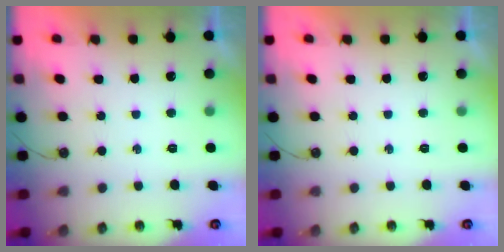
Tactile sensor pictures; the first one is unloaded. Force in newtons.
{"total": 0.0}